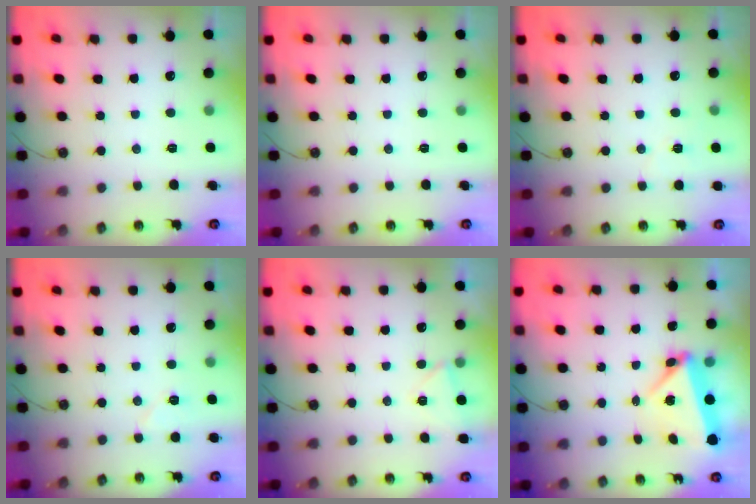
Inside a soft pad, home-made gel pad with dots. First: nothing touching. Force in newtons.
{"total": 0.0}
{"total": 3.9, "press": 3.8, "slide": 0.8}
{"total": 4.6, "press": 4.5, "slide": 1.1}
{"total": 3.7, "press": 2.6, "slide": 2.6}
{"total": 5.9, "press": 5.4, "slide": 2.4}